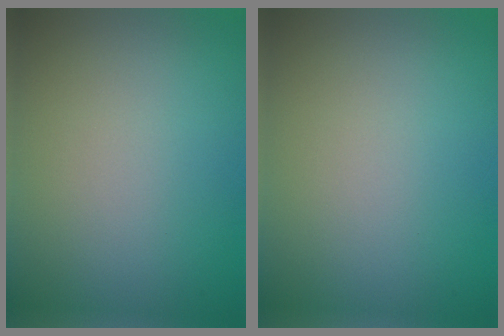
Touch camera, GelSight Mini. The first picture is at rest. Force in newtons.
{"total": 0.0}